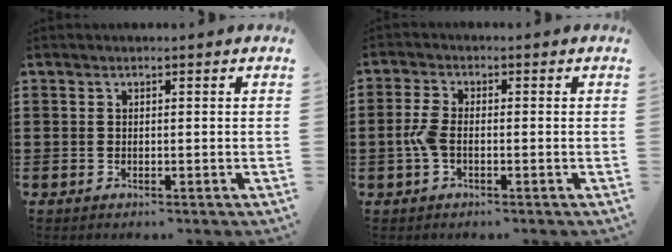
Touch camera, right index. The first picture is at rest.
{"total": 3.6, "force": [-0.9, 1.7, 3.0], "torque": [-0.082, -0.005, -0.023]}